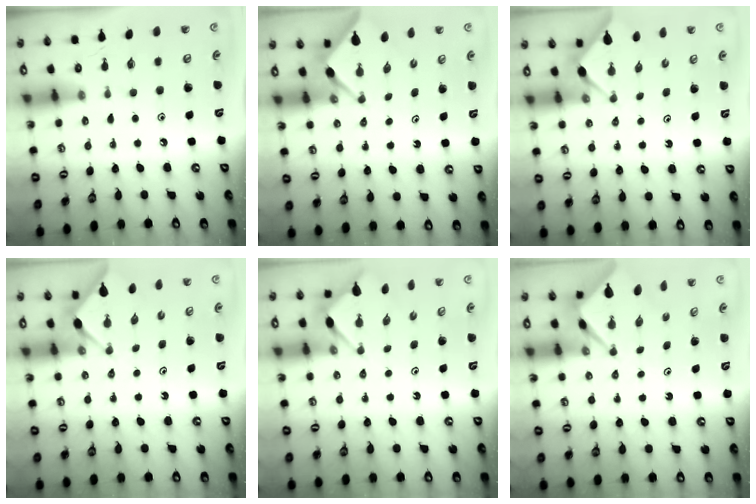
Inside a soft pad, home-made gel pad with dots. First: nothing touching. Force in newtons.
{"total": 3.2, "press": 3.1, "slide": 0.3}
{"total": 3.0, "press": 3.0, "slide": 0.3}
{"total": 2.9, "press": 2.9, "slide": 0.4}
{"total": 3.4, "press": 3.4, "slide": 0.3}
{"total": 2.7, "press": 2.7, "slide": 0.2}